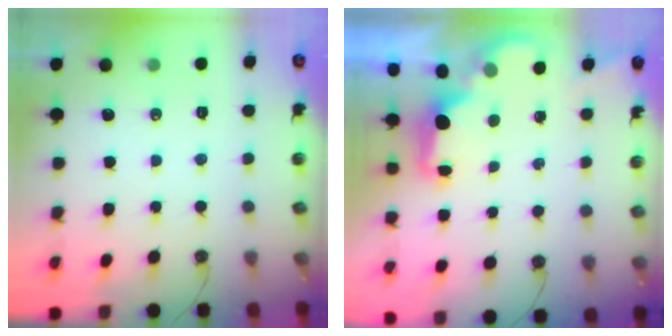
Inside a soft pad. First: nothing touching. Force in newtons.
{"total": 2.2, "press": 2.1, "slide": 0.8}